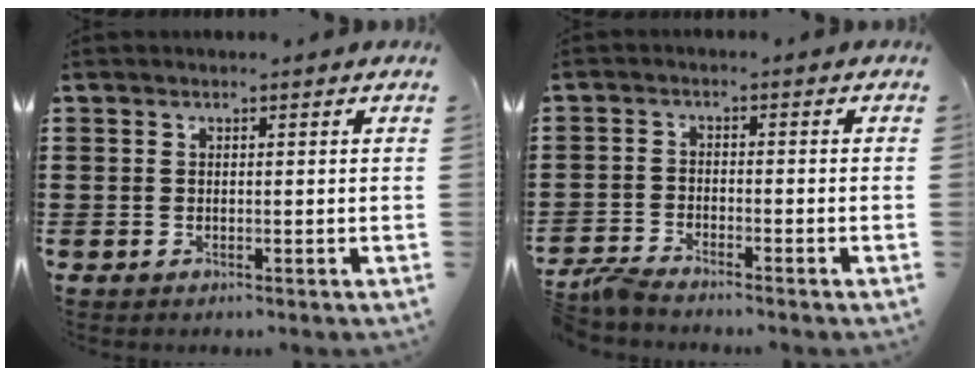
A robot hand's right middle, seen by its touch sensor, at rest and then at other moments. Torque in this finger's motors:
{"motor_torque": [0.80, -0.28, 0.34, 0.21]}